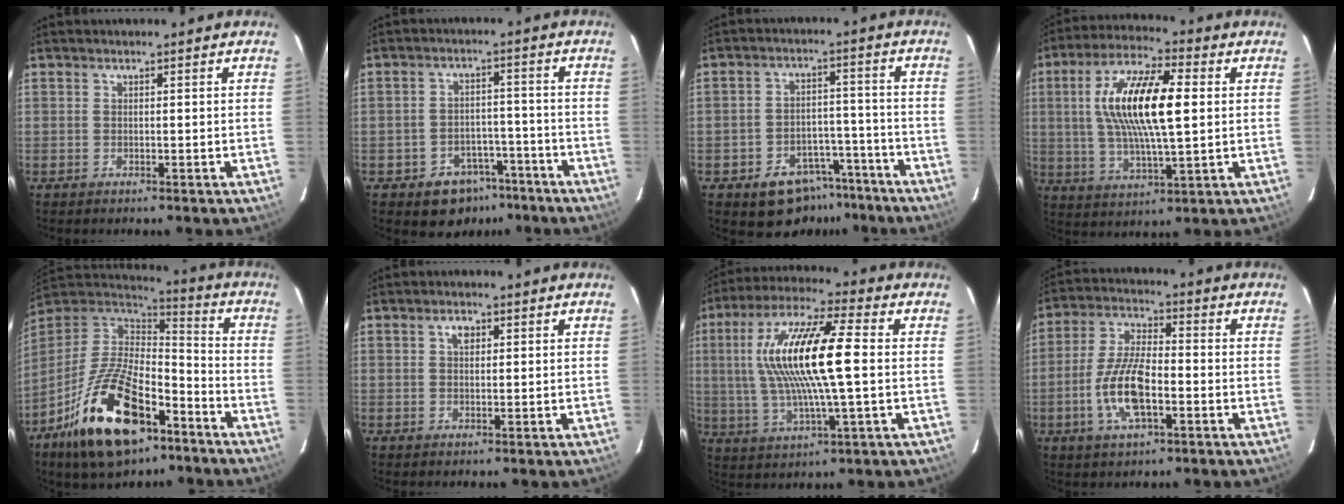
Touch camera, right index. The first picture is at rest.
{"total": 8.4, "force": [-5.6, 5.9, 2.2], "torque": [-0.053, 0.029, -0.062]}
{"total": 10.8, "force": [-7.4, 7.0, 3.3], "torque": [-0.071, 0.034, -0.082]}
{"total": 16.3, "force": [2.5, 4.9, 15.4], "torque": [-0.293, 0.015, 0.043]}
{"total": 23.2, "force": [-12.7, 10.8, 16.1], "torque": [-0.322, -0.017, -0.214]}
{"total": 1.9, "force": [0.7, 1.3, 1.3], "torque": [-0.021, 0.008, 0.011]}
{"total": 17.6, "force": [1.5, 3.1, 17.2], "torque": [-0.333, 0.011, 0.026]}
{"total": 11.1, "force": [-3.5, 4.1, 9.7], "torque": [-0.202, 0.001, -0.068]}